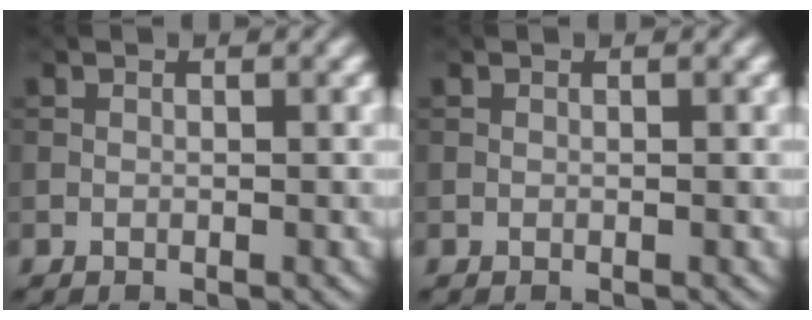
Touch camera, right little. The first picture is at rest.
{"total": 0.0}